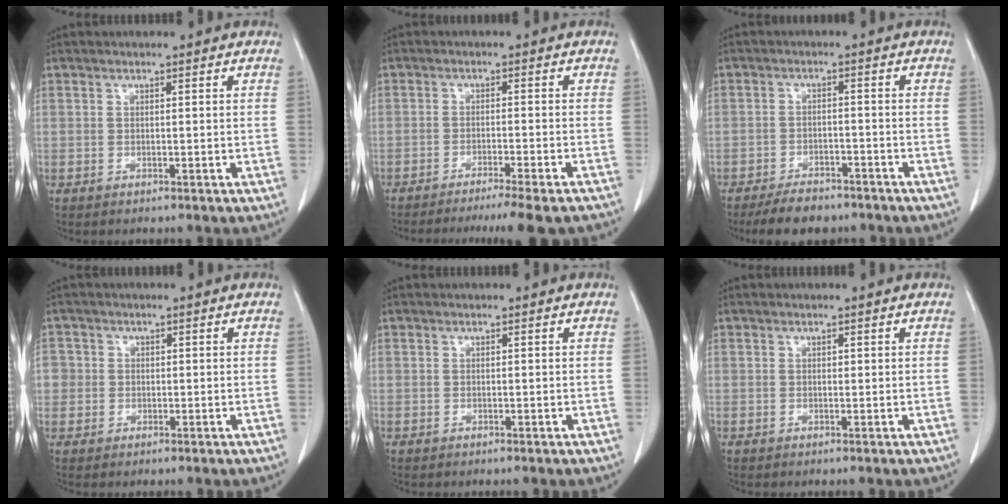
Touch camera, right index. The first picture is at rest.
{"total": 11.5, "force": [-10.0, -0.4, 5.5], "torque": [-0.051, -0.028, -0.133]}
{"total": 6.1, "force": [-5.1, 2.6, 2.2], "torque": [-0.036, -0.003, -0.082]}
{"total": 3.0, "force": [0.1, 3.0, 0.3], "torque": [0.007, 0.006, -0.001]}
{"total": 0.0}
{"total": 0.0}